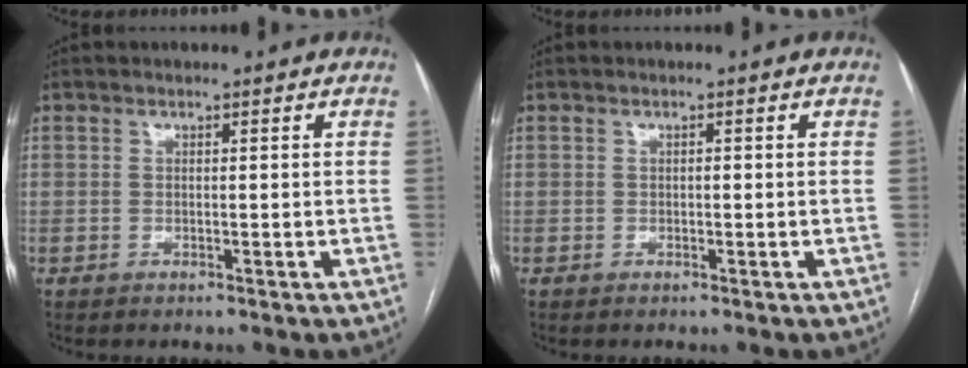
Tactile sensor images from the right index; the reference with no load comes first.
{"total": 0.0}